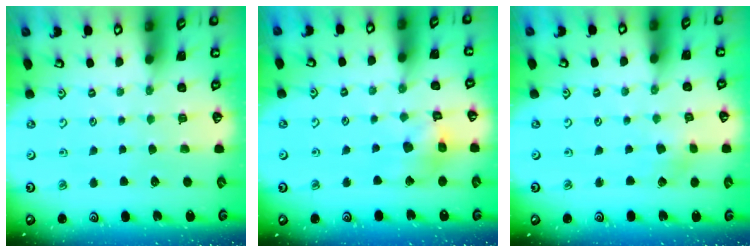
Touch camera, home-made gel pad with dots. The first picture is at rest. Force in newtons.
{"total": 12.0, "press": 11.9, "slide": 1.7}
{"total": 1.7, "press": 1.7, "slide": 0.2}